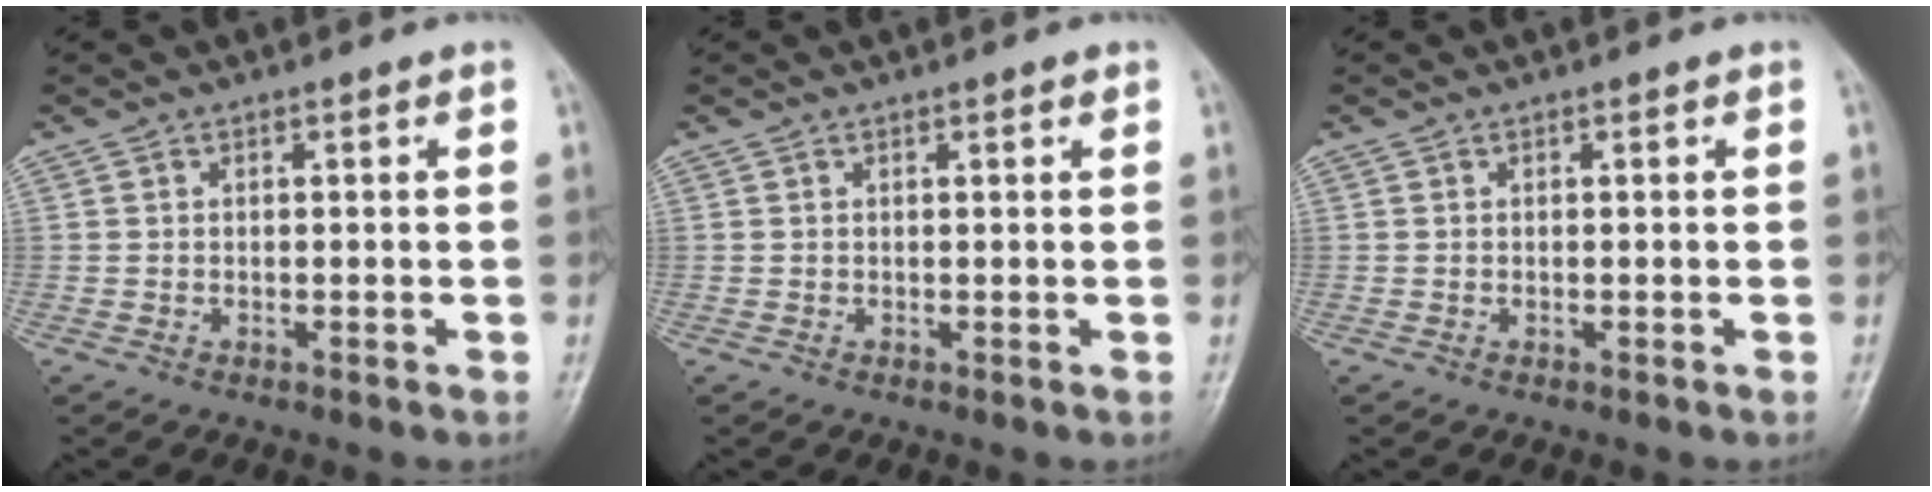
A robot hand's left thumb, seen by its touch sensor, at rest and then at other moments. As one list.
[{"total": 0.7, "force": [0.4, 0.2, 0.6], "torque": [-0.008, 0.002, 0.002]}, {"total": 0.0}]